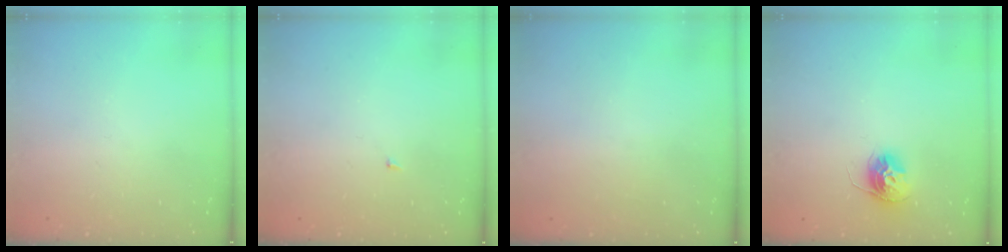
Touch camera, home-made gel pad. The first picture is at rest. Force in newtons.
{"total": 1.4, "press": 1.3, "slide": 0.1}
{"total": 0.9, "press": 0.9, "slide": 0.1}
{"total": 11.4, "press": 11.4, "slide": 1.0}